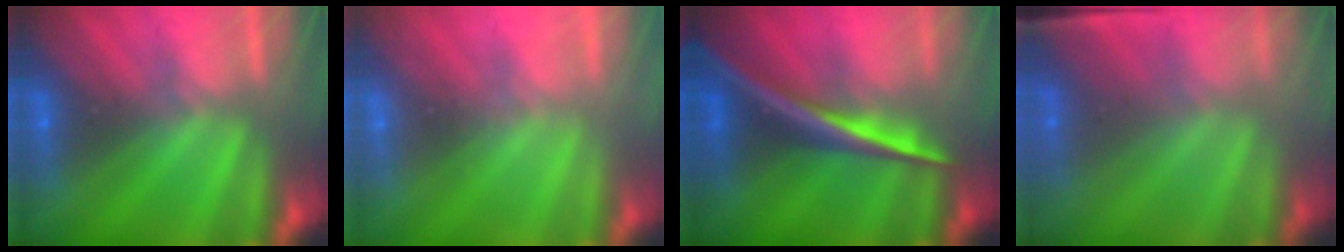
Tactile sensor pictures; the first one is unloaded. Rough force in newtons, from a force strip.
{"total": 2.3}
{"total": 2.6}
{"total": 1.1}